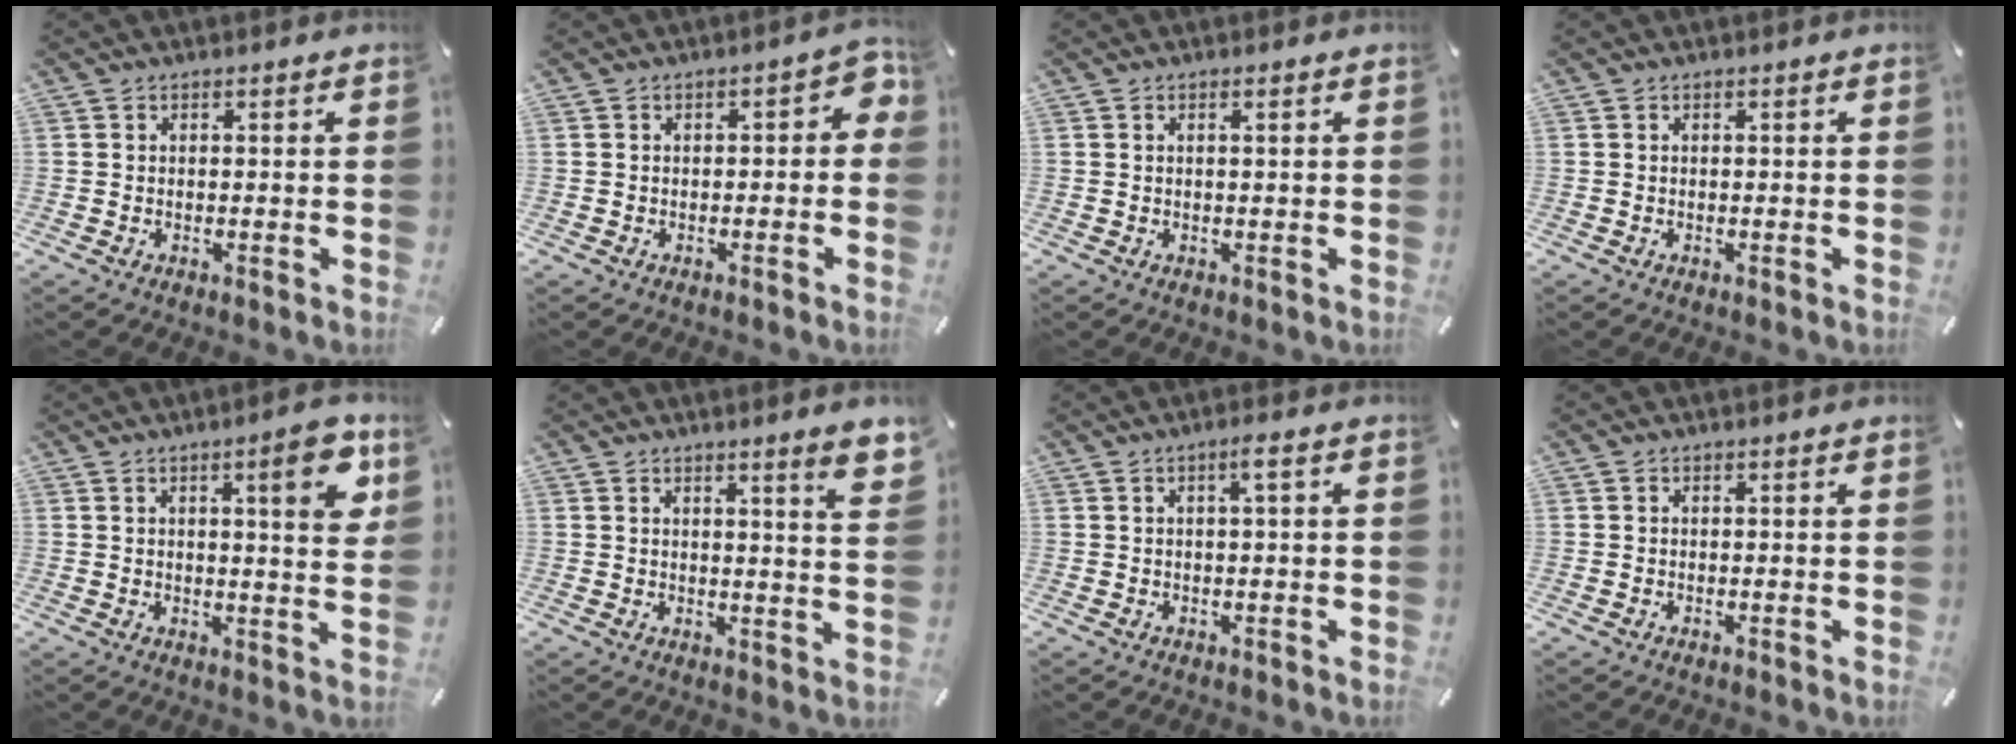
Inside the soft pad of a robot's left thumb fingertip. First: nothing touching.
{"total": 4.3, "force": [-0.8, 2.4, 3.5], "torque": [-0.048, 0.010, -0.018]}
{"total": 1.3, "force": [0.2, 0.1, 1.2], "torque": [-0.023, -0.002, 0.003]}
{"total": 0.0}
{"total": 10.2, "force": [4.1, 2.2, 9.0], "torque": [-0.111, -0.020, 0.054]}
{"total": 6.1, "force": [3.7, 0.3, 4.9], "torque": [-0.076, -0.024, 0.057]}
{"total": 2.9, "force": [0.6, 0.3, 2.8], "torque": [-0.054, 0.003, 0.008]}
{"total": 0.0}